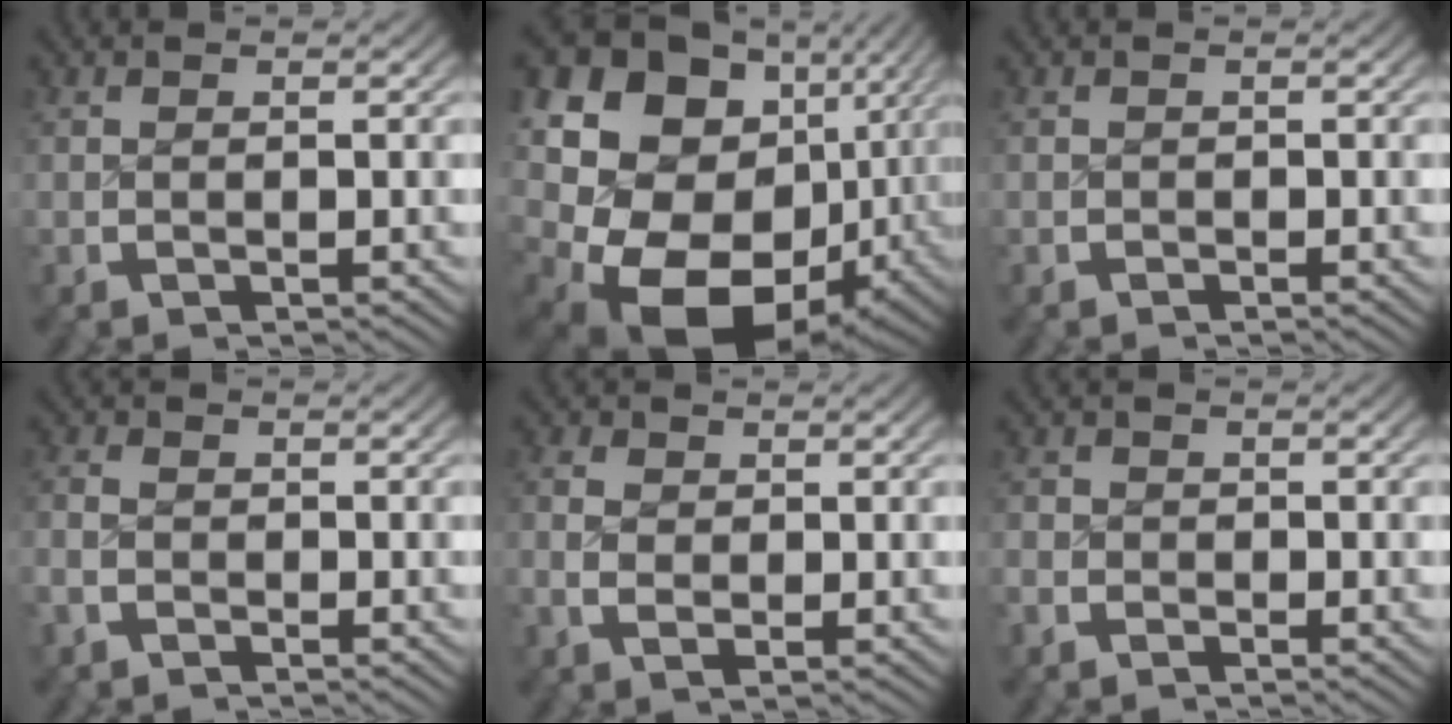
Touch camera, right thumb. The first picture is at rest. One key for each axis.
{"total": 23.4, "fx": -1.1, "fy": 17.2, "fz": 15.8, "tx": -0.305, "ty": -0.053, "tz": 0.005}
{"total": 0.5, "fx": -0.3, "fy": 0.1, "fz": -0.4, "tx": 0.009, "ty": 0.002, "tz": -0.005}
{"total": 1.6, "fx": -1.2, "fy": 1.1, "fz": 0.5, "tx": -0.017, "ty": 0.003, "tz": -0.028}
{"total": 1.8, "fx": -0.3, "fy": 1.5, "fz": 1.0, "tx": -0.024, "ty": -0.005, "tz": -0.006}
{"total": 1.7, "fx": -1.2, "fy": 1.3, "fz": -0.1, "tx": -0.003, "ty": 0.001, "tz": -0.030}